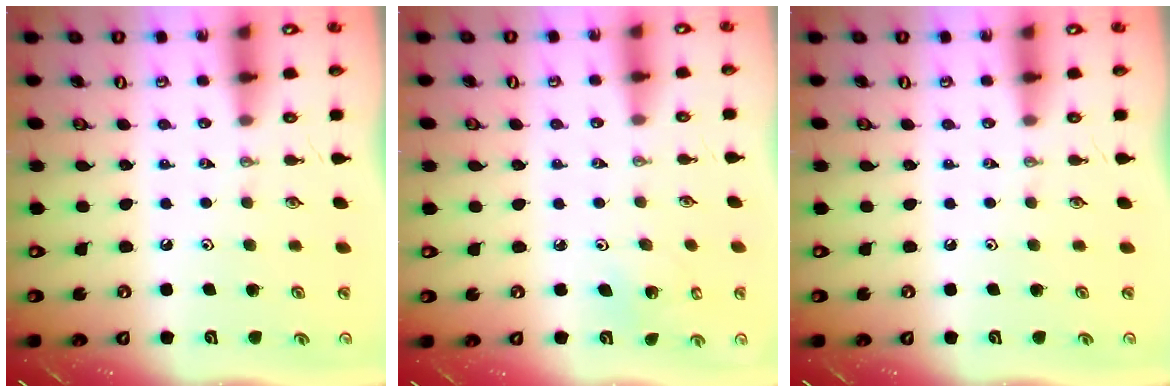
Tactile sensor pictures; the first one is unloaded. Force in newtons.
{"total": 2.7, "press": 2.7, "slide": 0.2}
{"total": 0.0}